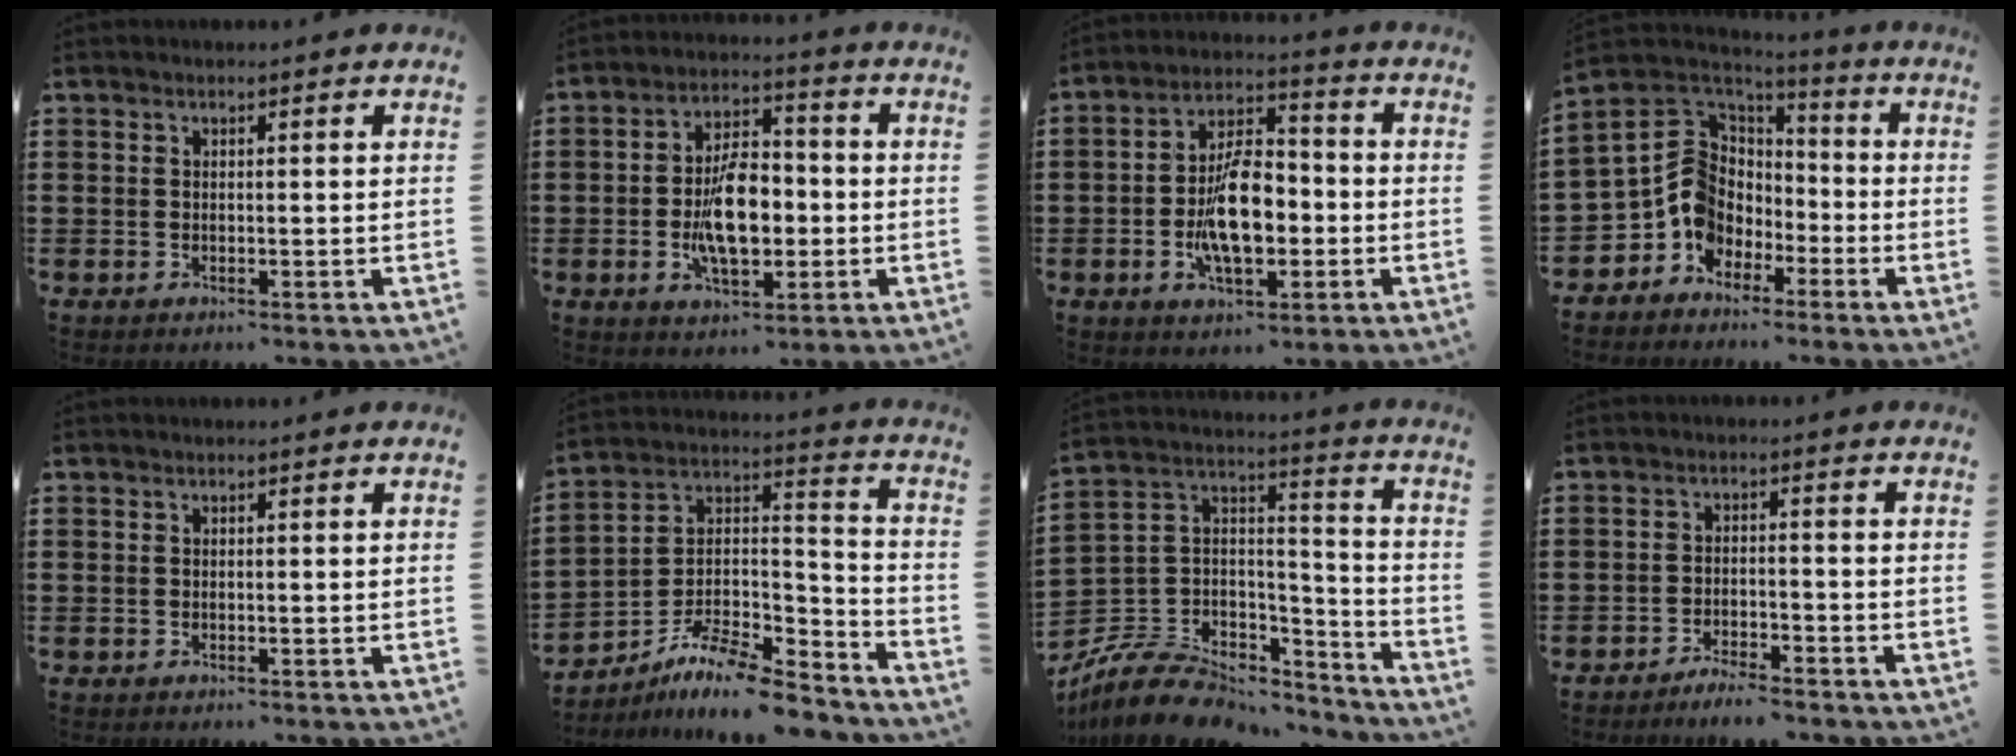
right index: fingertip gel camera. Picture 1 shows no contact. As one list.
[{"total": 10.0, "force": [-1.6, 4.9, 8.5], "torque": [-0.163, -0.001, -0.036]}, {"total": 11.0, "force": [-2.3, 5.2, 9.4], "torque": [-0.173, -0.003, -0.045]}, {"total": 10.2, "force": [-2.8, 8.8, 4.3], "torque": [-0.126, 0.007, -0.055]}, {"total": 0.0}, {"total": 9.9, "force": [-8.5, 2.4, 4.5], "torque": [-0.093, 0.015, -0.171]}, {"total": 9.9, "force": [-7.7, 5.0, 3.6], "torque": [-0.090, 0.013, -0.150]}, {"total": 3.2, "force": [-3.2, 0.0, 0.5], "torque": [-0.013, 0.002, -0.064]}]